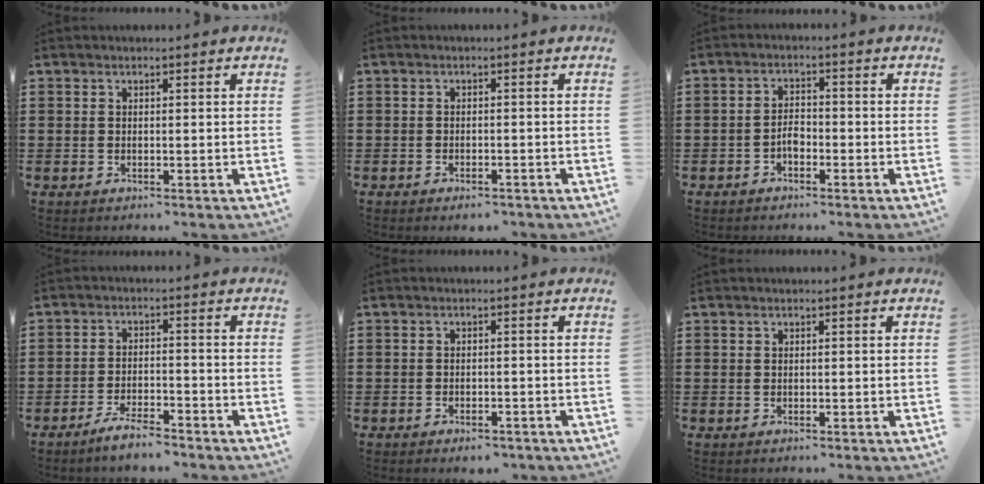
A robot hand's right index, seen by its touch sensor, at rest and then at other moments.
{"total": 1.4, "force": [-1.3, 0.2, 0.3], "torque": [-0.011, 0.000, -0.027]}
{"total": 2.5, "force": [-1.2, 1.4, 1.6], "torque": [-0.035, 0.005, -0.025]}
{"total": 4.3, "force": [-4.0, 0.4, 1.5], "torque": [-0.033, 0.005, -0.079]}
{"total": 1.7, "force": [-1.6, 0.4, 0.3], "torque": [-0.012, -0.001, -0.033]}
{"total": 0.0}